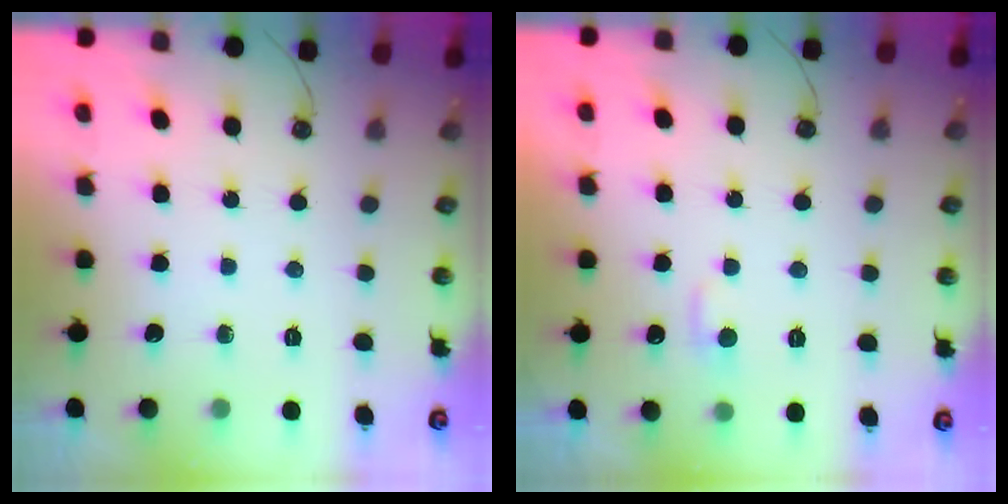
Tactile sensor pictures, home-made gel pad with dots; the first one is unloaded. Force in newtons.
{"total": 2.8, "press": 2.7, "slide": 0.5}